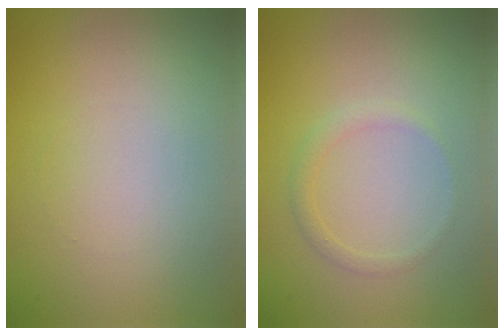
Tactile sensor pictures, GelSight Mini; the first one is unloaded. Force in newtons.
{"total": 1.2, "press": 1.2, "slide": 0.0}